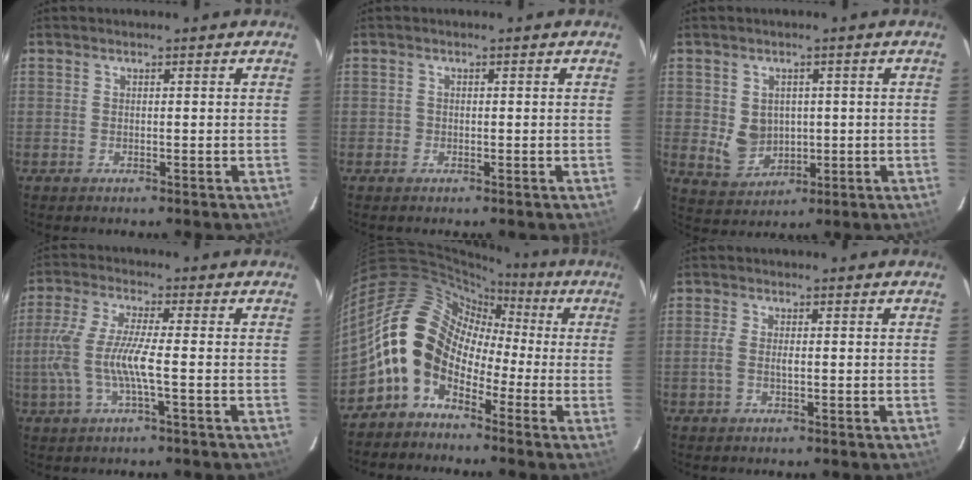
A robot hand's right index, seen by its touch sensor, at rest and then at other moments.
{"total": 0.8, "force": [-0.3, 0.7, 0.0], "torque": [0.004, 0.000, -0.004]}
{"total": 6.2, "force": [0.2, 5.5, 2.8], "torque": [-0.059, 0.001, 0.023]}
{"total": 9.4, "force": [-1.9, 0.7, 9.1], "torque": [-0.197, -0.004, -0.033]}
{"total": 13.6, "force": [-4.4, 10.7, 7.1], "torque": [-0.136, 0.027, -0.100]}
{"total": 2.4, "force": [-0.4, 0.8, 2.3], "torque": [-0.050, 0.000, -0.008]}